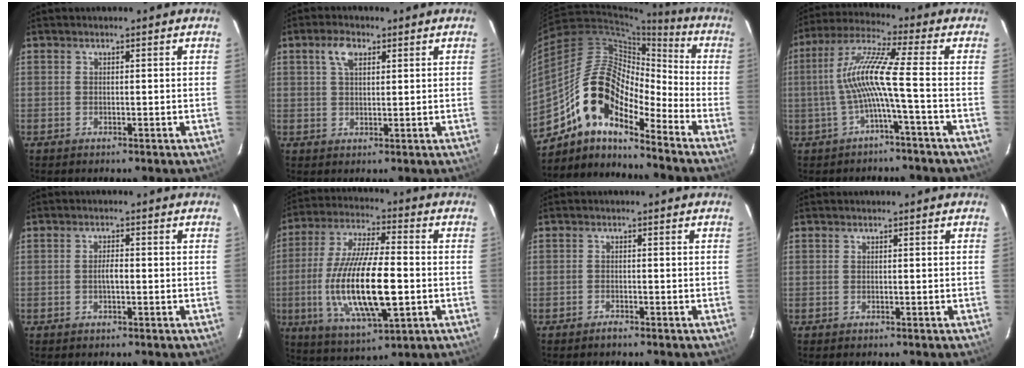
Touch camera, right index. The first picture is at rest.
{"total": 4.0, "force": [1.9, 2.1, 2.8], "torque": [-0.053, 0.011, 0.034]}
{"total": 16.0, "force": [-10.8, 5.8, 10.3], "torque": [-0.174, 0.008, -0.216]}
{"total": 9.7, "force": [-2.0, -1.0, 9.4], "torque": [-0.199, 0.012, -0.035]}
{"total": 1.8, "force": [-0.4, 0.6, 1.7], "torque": [-0.032, 0.004, -0.009]}
{"total": 18.9, "force": [-3.4, 5.2, 17.8], "torque": [-0.357, -0.015, -0.057]}
{"total": 1.2, "force": [-1.1, 0.2, 0.4], "torque": [-0.009, 0.000, -0.022]}
{"total": 0.0}